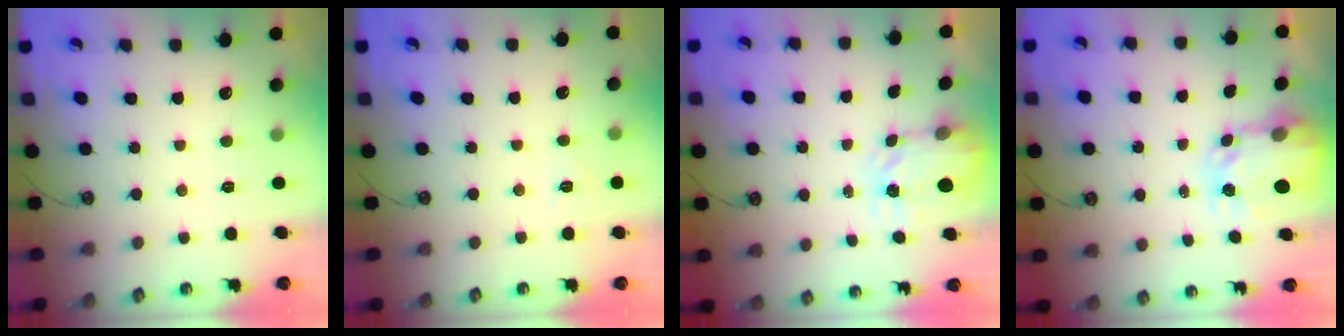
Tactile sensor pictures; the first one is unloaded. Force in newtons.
{"total": 3.1, "press": 3.1, "slide": 0.5}
{"total": 3.6, "press": 3.5, "slide": 0.4}
{"total": 5.8, "press": 5.7, "slide": 0.7}